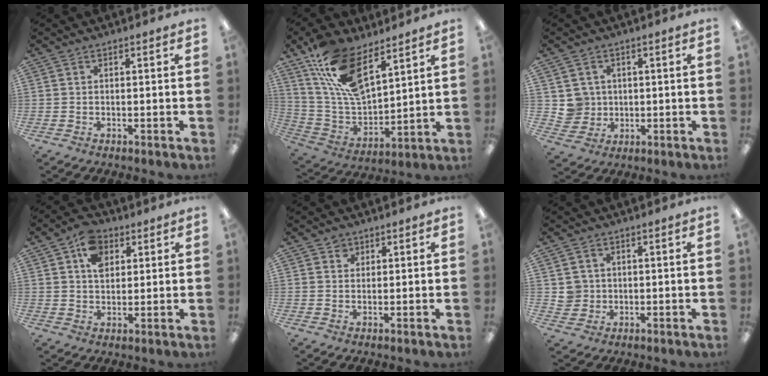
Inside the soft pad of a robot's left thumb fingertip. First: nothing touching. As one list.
[{"total": 16.9, "force": [10.3, 7.7, 11.0], "torque": [-0.222, -0.042, 0.191]}, {"total": 4.8, "force": [1.3, 4.7, 0.2], "torque": [-0.015, 0.007, 0.027]}, {"total": 8.0, "force": [3.6, 5.7, 4.3], "torque": [-0.066, 0.001, 0.063]}, {"total": 1.9, "force": [1.2, 1.4, 0.3], "torque": [0.000, -0.003, 0.022]}, {"total": 3.8, "force": [0.7, 3.7, 0.3], "torque": [-0.009, 0.006, 0.013]}]